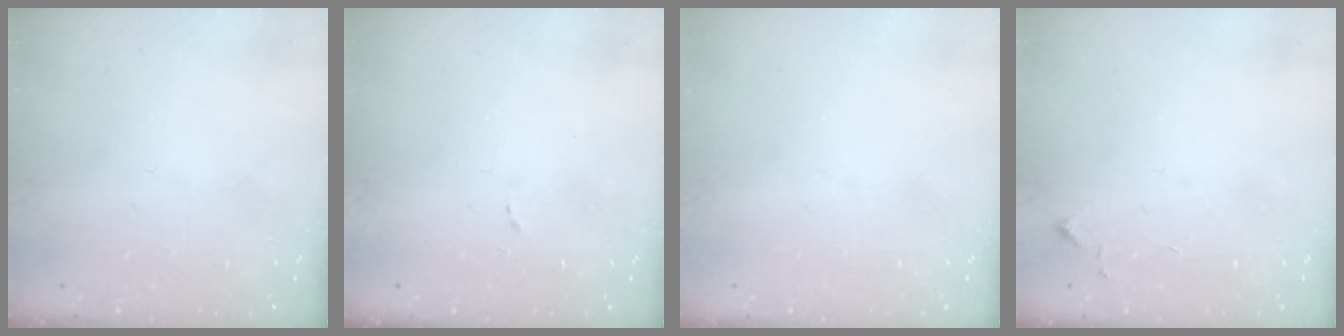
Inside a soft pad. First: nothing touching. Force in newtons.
{"total": 4.2, "press": 4.1, "slide": 0.7}
{"total": 0.0}
{"total": 3.2, "press": 3.2, "slide": 0.6}